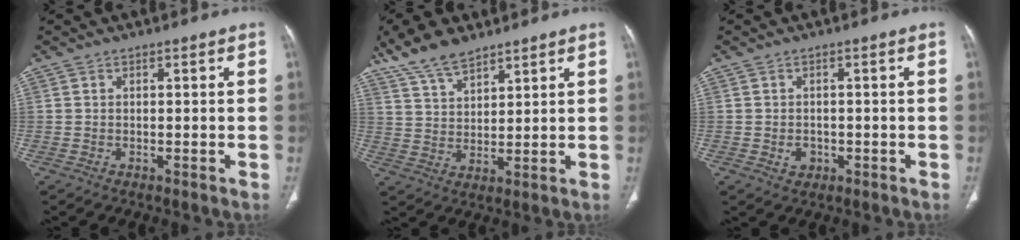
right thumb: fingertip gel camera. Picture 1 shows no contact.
{"total": 9.3, "force": [7.3, 3.7, 4.5], "torque": [-0.076, -0.026, 0.146]}
{"total": 2.1, "force": [-0.6, 1.8, 1.0], "torque": [-0.006, 0.003, -0.001]}